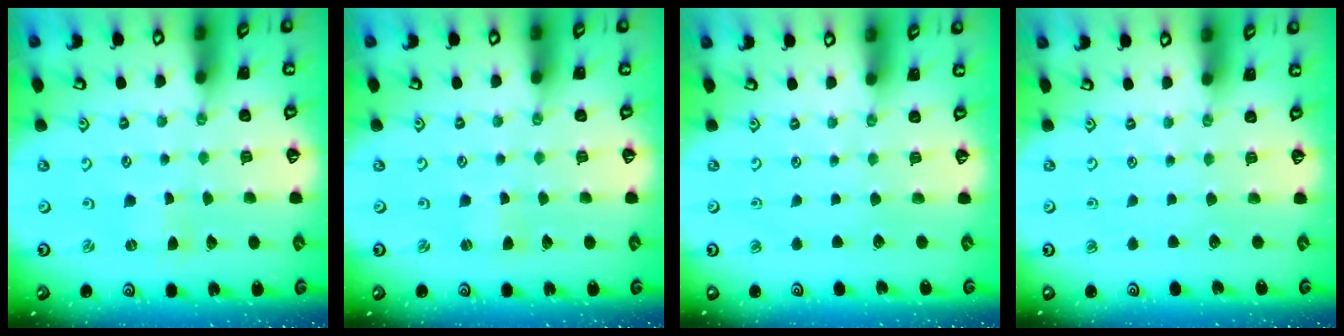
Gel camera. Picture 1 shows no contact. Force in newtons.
{"total": 1.3, "press": 1.3, "slide": 0.4}
{"total": 0.0}
{"total": 0.0}